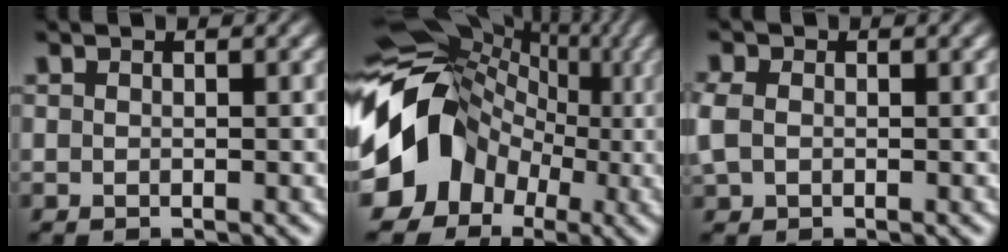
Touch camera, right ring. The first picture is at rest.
{"total": 18.1, "force": [0.4, 14.6, 10.7], "torque": [-0.201, 0.001, -0.005]}
{"total": 2.2, "force": [0.0, 2.1, 0.8], "torque": [-0.040, -0.010, 0.007]}